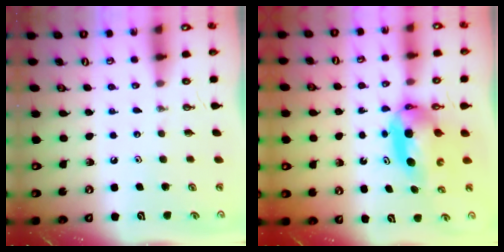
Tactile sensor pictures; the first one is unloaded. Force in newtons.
{"total": 7.5, "press": 5.7, "slide": 4.9}